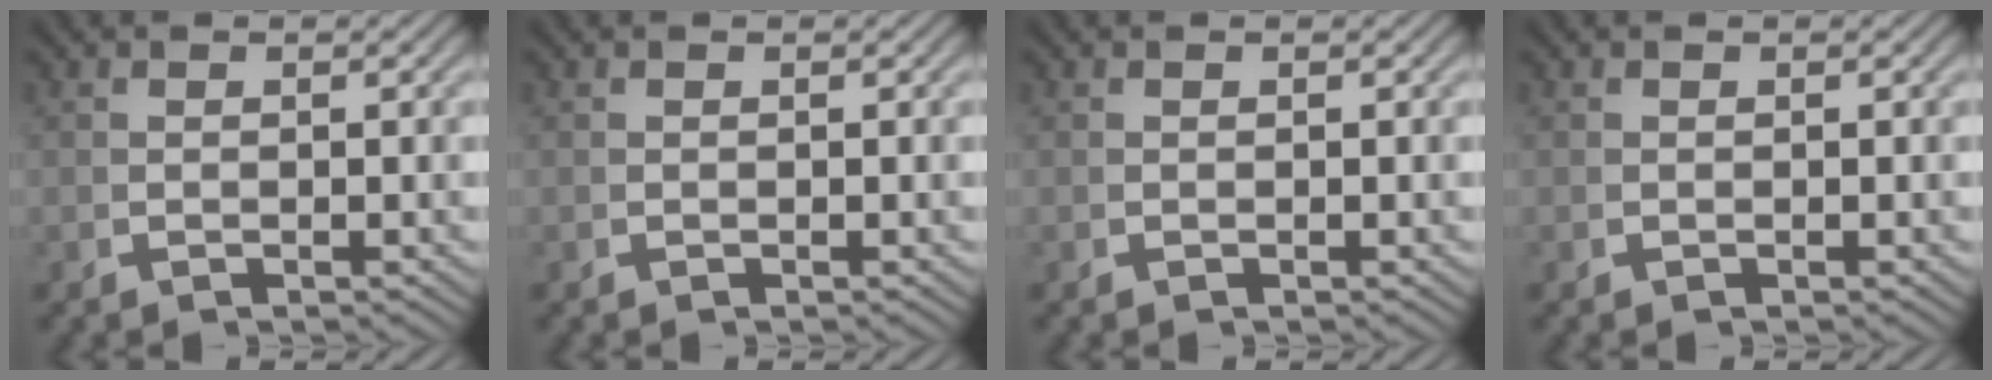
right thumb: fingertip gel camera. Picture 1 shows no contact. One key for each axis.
{"total": 0.0}
{"total": 0.0}
{"total": 0.0}